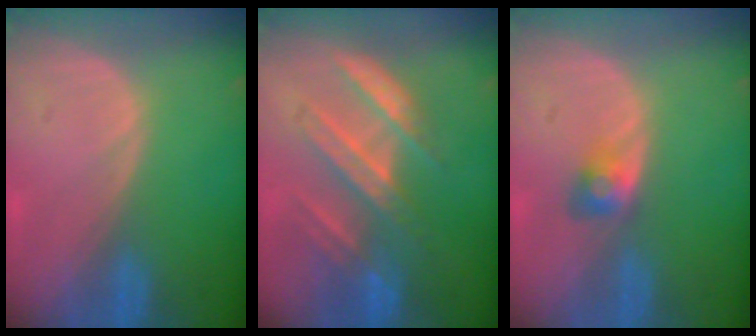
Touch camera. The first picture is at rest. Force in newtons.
{"total": 7.4, "press": 7.3, "slide": 1.1}
{"total": 2.8, "press": 2.5, "slide": 1.2}